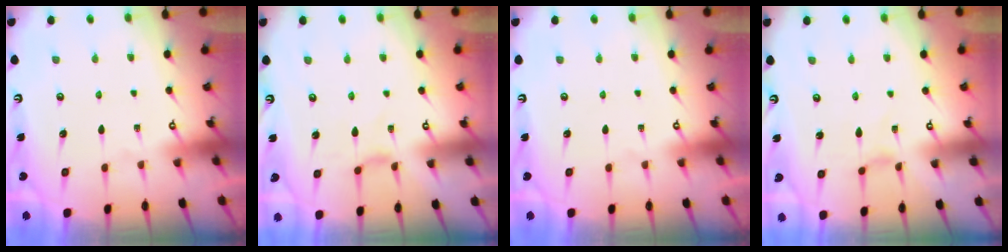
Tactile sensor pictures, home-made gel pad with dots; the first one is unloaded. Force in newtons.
{"total": 0.0}
{"total": 0.0}
{"total": 0.0}